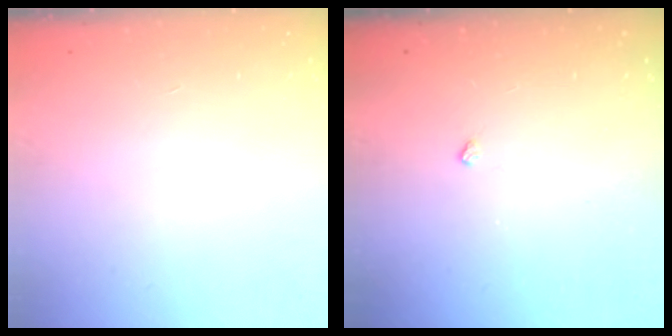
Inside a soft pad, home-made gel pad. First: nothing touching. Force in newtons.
{"total": 3.0, "press": 2.9, "slide": 0.4}